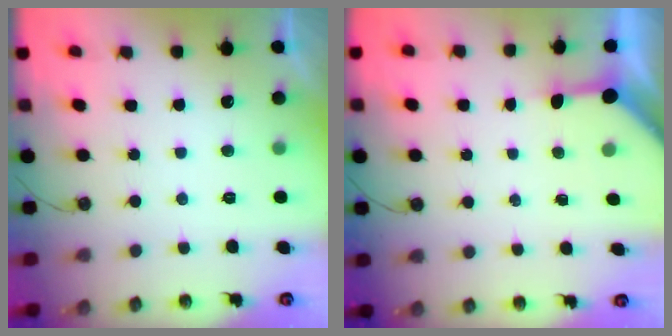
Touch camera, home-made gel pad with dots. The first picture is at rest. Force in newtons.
{"total": 3.6, "press": 3.6, "slide": 0.3}